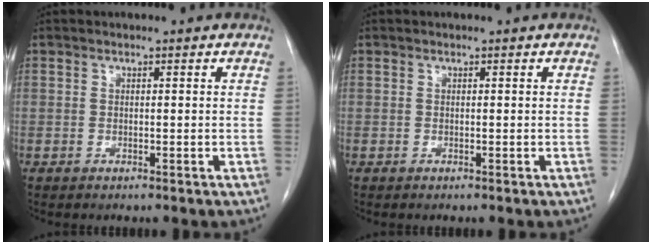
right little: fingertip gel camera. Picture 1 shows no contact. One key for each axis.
{"total": 0.0}